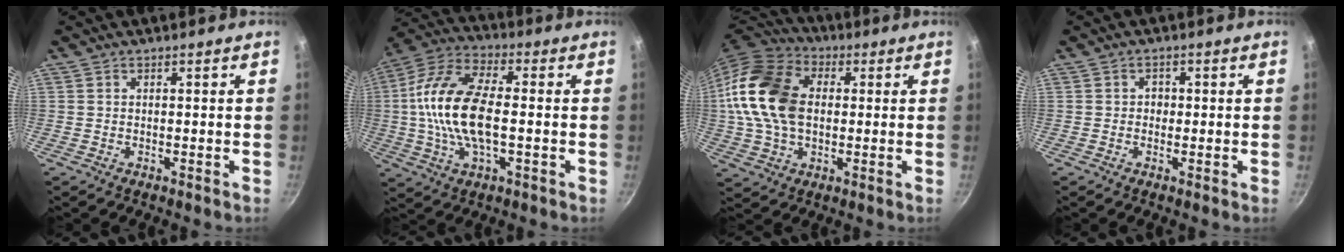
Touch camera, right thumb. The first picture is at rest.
{"total": 17.0, "force": [-0.5, 8.0, 15.0], "torque": [-0.288, 0.029, -0.028]}
{"total": 18.8, "force": [1.7, 13.4, 13.0], "torque": [-0.236, 0.026, 0.023]}
{"total": 1.8, "force": [-0.1, 1.6, 0.8], "torque": [-0.005, -0.001, -0.005]}